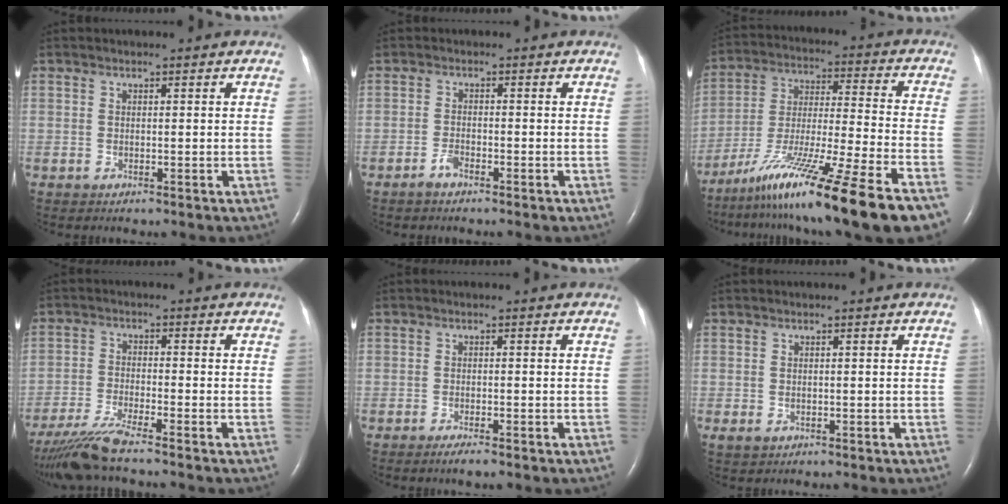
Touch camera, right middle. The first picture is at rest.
{"total": 2.0, "force": [-1.5, 0.6, 1.1], "torque": [-0.020, 0.000, -0.029]}
{"total": 22.1, "force": [-16.1, -1.0, 15.1], "torque": [-0.236, -0.043, -0.274]}
{"total": 7.2, "force": [-6.1, -0.7, 3.7], "torque": [-0.075, -0.030, -0.118]}
{"total": 2.5, "force": [-1.8, 0.3, 1.7], "torque": [-0.035, -0.006, -0.026]}
{"total": 1.3, "force": [-0.4, 1.0, 0.7], "torque": [-0.009, 0.000, 0.003]}